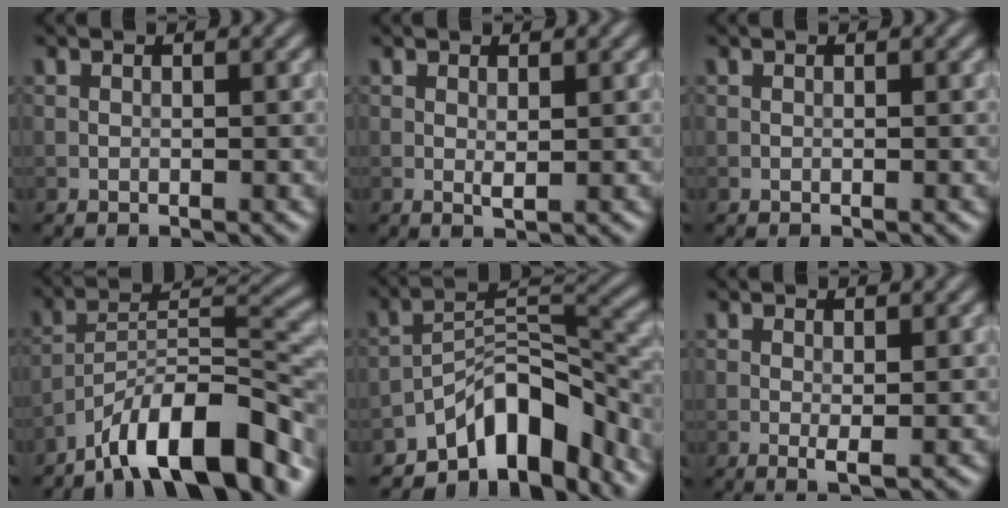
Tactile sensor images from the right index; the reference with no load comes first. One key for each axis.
{"total": 0.8, "fx": 0.3, "fy": 0.2, "fz": 0.8, "tx": -0.016, "ty": -0.004, "tz": 0.005}
{"total": 0.0}
{"total": 11.7, "fx": -8.4, "fy": 3.0, "fz": 7.6, "tx": -0.112, "ty": 0.021, "tz": -0.154}
{"total": 8.7, "fx": -6.4, "fy": 3.3, "fz": 4.9, "tx": -0.051, "ty": 0.009, "tz": -0.117}
{"total": 1.2, "fx": 0.0, "fy": 0.2, "fz": 1.2, "tx": -0.021, "ty": -0.004, "tz": -0.001}